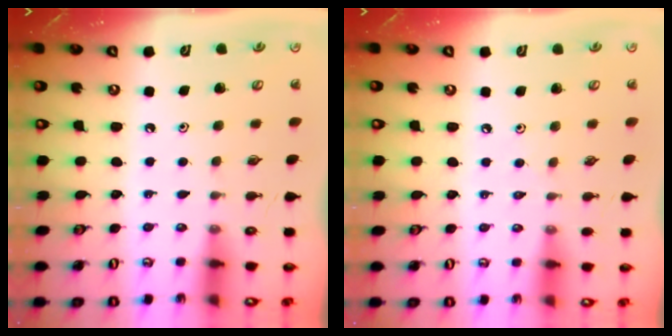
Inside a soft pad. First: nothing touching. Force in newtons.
{"total": 2.1, "press": 2.1, "slide": 0.4}